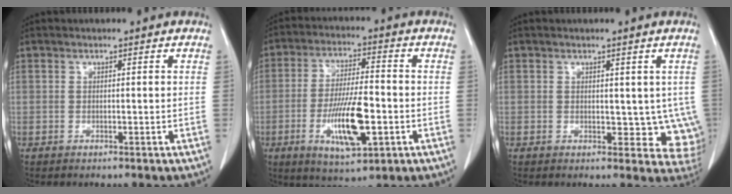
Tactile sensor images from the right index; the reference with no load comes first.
{"total": 11.8, "force": [-3.3, 2.9, 10.9], "torque": [-0.207, -0.008, -0.051]}
{"total": 6.2, "force": [0.8, 4.0, 4.7], "torque": [-0.027, -0.009, 0.015]}